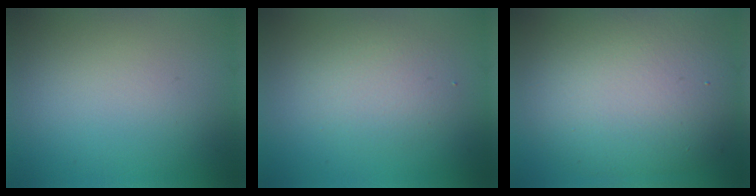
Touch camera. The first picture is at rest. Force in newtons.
{"total": 2.7, "press": 2.7, "slide": 0.2}
{"total": 11.0, "press": 11.0, "slide": 0.4}